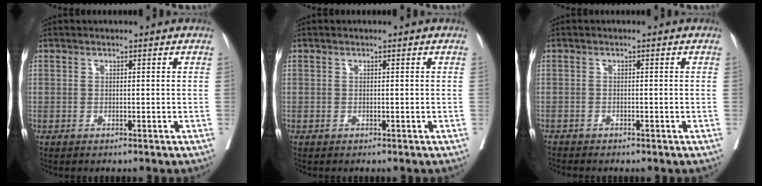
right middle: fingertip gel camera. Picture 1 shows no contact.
{"total": 0.0}
{"total": 1.1, "force": [-1.1, 0.2, 0.0], "torque": [-0.007, -0.004, -0.023]}